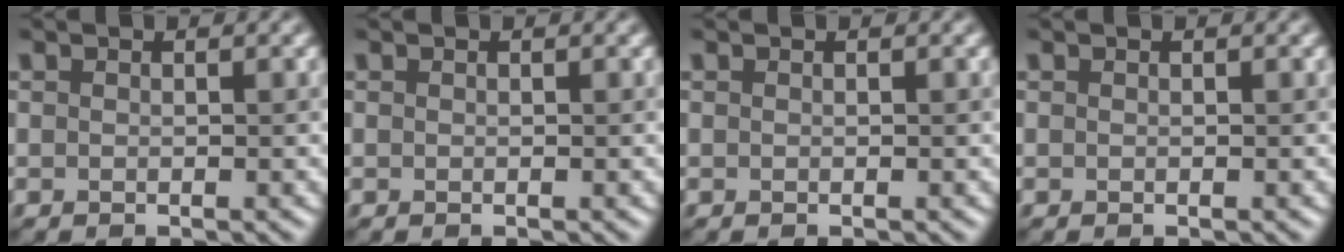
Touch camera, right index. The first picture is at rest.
{"total": 0.0}
{"total": 0.0}
{"total": 0.0}